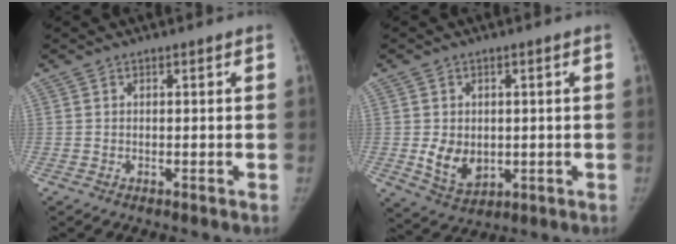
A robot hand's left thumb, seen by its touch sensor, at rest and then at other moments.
{"total": 7.0, "force": [-0.5, 5.3, 4.5], "torque": [-0.053, -0.009, 0.007]}